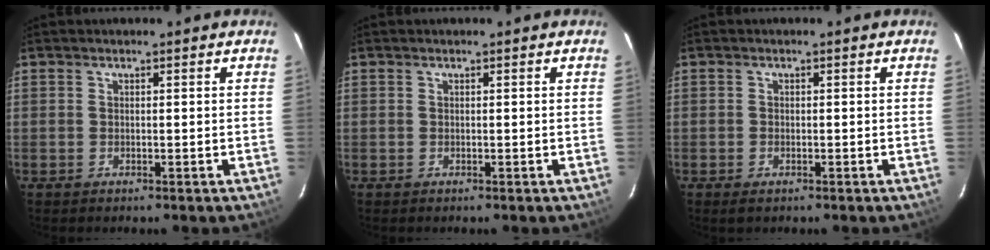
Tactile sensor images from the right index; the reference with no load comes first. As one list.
[{"total": 0.0}, {"total": 1.3, "force": [-0.8, 0.7, 0.6], "torque": [-0.013, -0.004, -0.017]}]